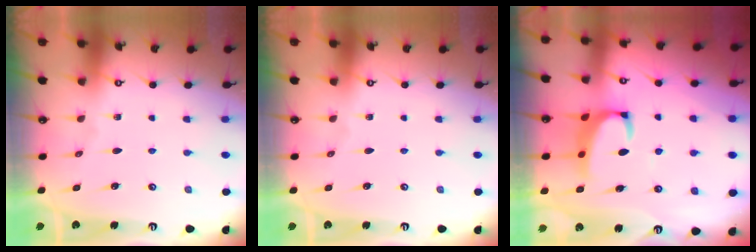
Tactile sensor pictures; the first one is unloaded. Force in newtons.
{"total": 0.0}
{"total": 3.0, "press": 2.8, "slide": 1.0}